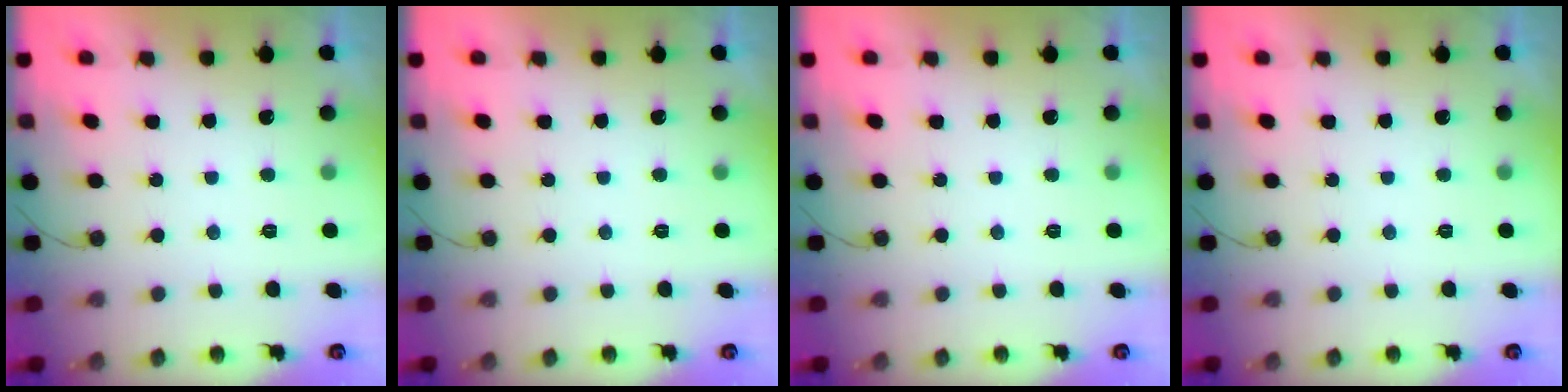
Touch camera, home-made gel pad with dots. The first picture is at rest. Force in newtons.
{"total": 0.0}
{"total": 0.0}
{"total": 0.0}